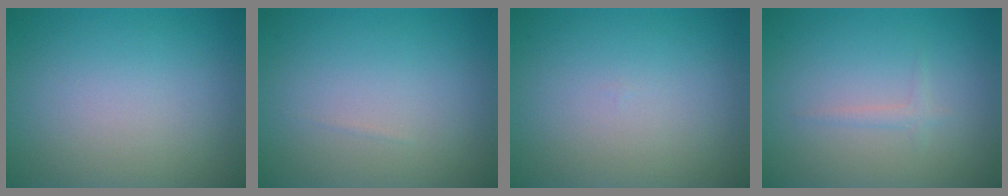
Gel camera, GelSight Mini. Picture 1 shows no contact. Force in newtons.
{"total": 0.0}
{"total": 0.0}
{"total": 0.9, "press": 0.9, "slide": 0.1}